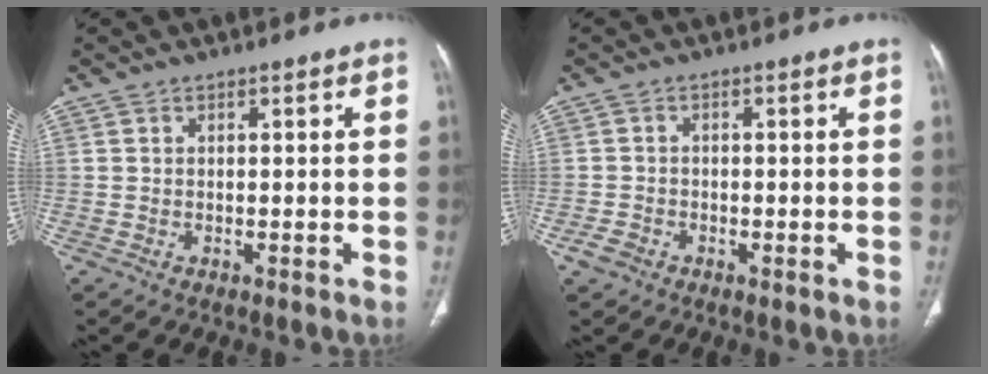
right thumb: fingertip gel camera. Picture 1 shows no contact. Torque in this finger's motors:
{"motor_torque": [0.37, 0.15, 0.00, -0.49, -0.04]}